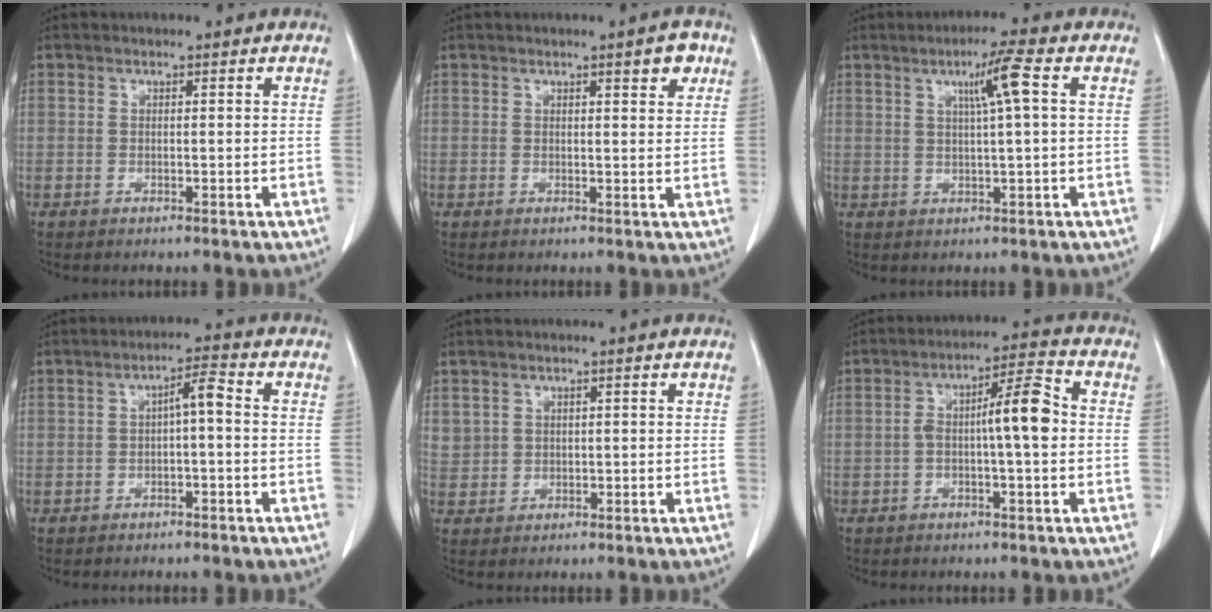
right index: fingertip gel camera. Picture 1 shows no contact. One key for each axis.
{"total": 2.9, "fx": 1.7, "fy": 0.7, "fz": 2.3, "tx": -0.029, "ty": -0.002, "tz": 0.021}
{"total": 5.5, "fx": 1.6, "fy": -0.8, "fz": 5.2, "tx": -0.087, "ty": 0.003, "tz": 0.027}
{"total": 3.4, "fx": -0.1, "fy": 0.5, "fz": 3.3, "tx": -0.052, "ty": 0.013, "tz": -0.003}
{"total": 2.8, "fx": 1.2, "fy": 2.5, "fz": 0.4, "tx": 0.002, "ty": 0.009, "tz": 0.028}
{"total": 7.5, "fx": -0.4, "fy": 1.0, "fz": 7.5, "tx": -0.121, "ty": 0.023, "tz": -0.010}